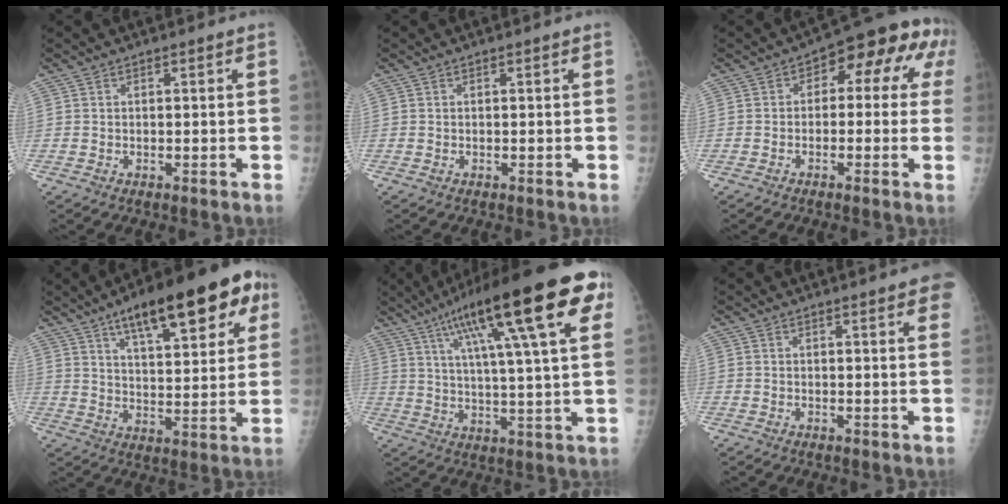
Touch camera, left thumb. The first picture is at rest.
{"total": 0.0}
{"total": 11.2, "force": [2.2, 6.6, 8.8], "torque": [-0.056, 0.043, 0.010]}
{"total": 21.9, "force": [11.3, 7.6, 17.2], "torque": [-0.217, -0.015, 0.165]}
{"total": 26.3, "force": [12.1, 5.4, 22.7], "torque": [-0.349, 0.005, 0.183]}
{"total": 6.1, "force": [3.4, 1.0, 4.9], "torque": [-0.045, 0.000, 0.032]}